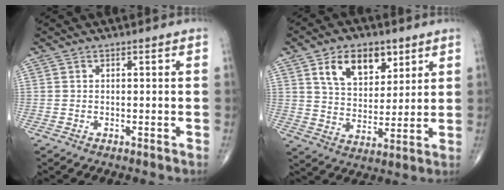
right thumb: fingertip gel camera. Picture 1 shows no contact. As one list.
[{"total": 12.1, "force": [6.0, 7.5, 7.4], "torque": [-0.090, -0.028, 0.108]}]